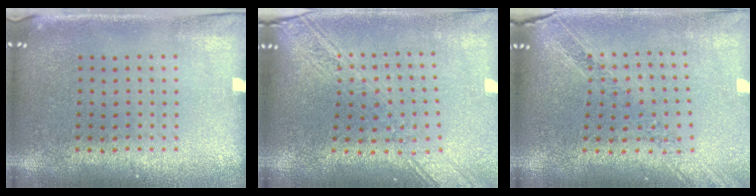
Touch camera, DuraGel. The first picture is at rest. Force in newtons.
{"total": 2.5, "press": 2.0, "slide": 1.4}
{"total": 1.1, "press": 1.0, "slide": 0.0}